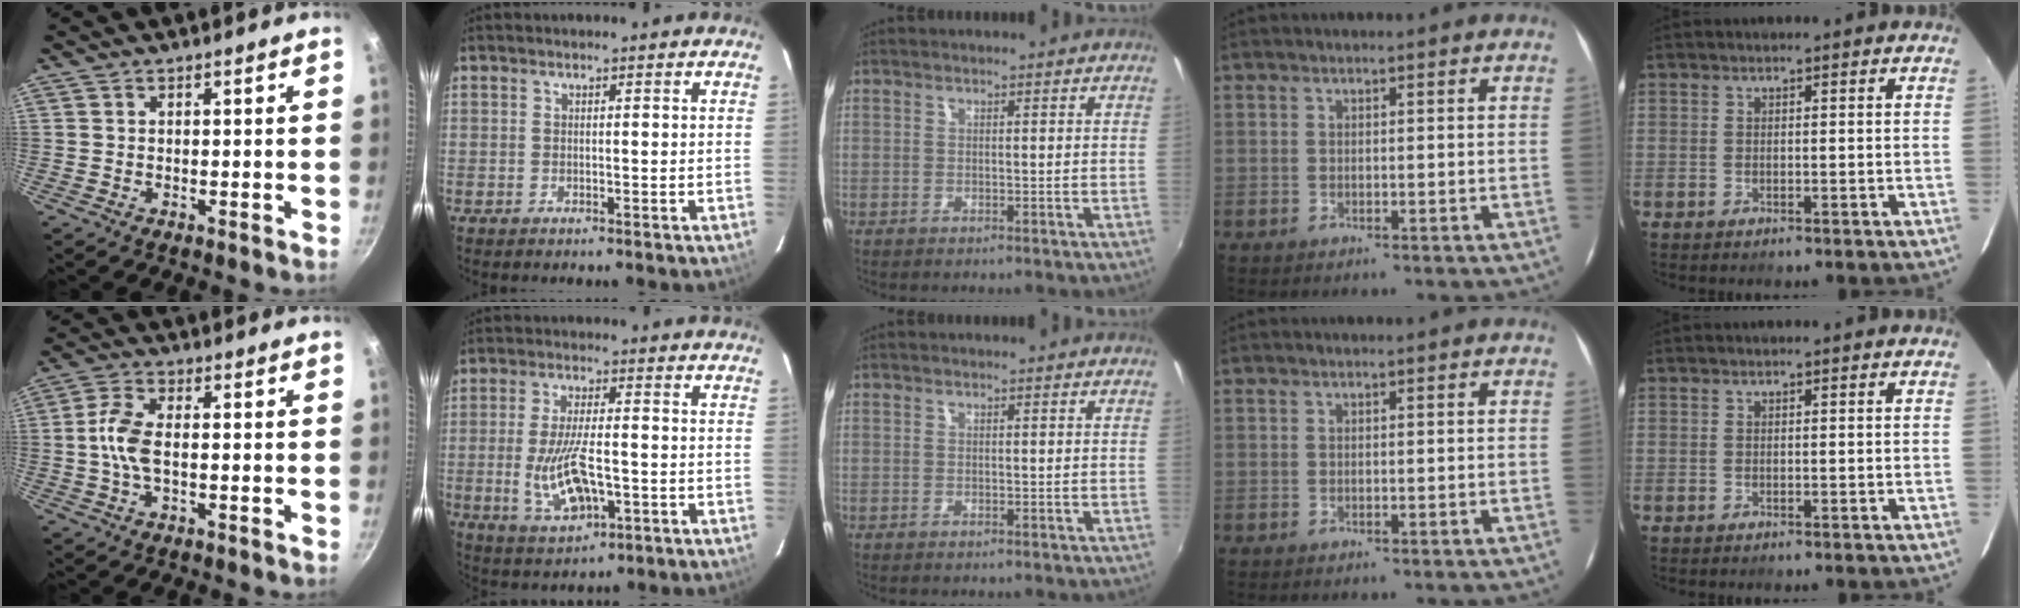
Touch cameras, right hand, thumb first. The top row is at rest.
{"thumb": {"total": 6.5, "force": [-0.6, 3.2, 5.6], "torque": [-0.122, 0.015, -0.018]}, "index": {"total": 10.8, "force": [-2.8, 4.1, 9.6], "torque": [-0.193, -0.012, -0.042]}}